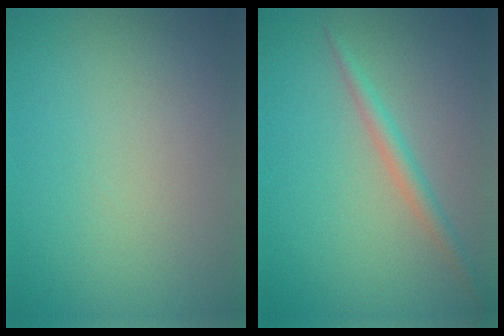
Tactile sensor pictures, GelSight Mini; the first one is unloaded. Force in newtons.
{"total": 1.9, "press": 1.9, "slide": 0.1}